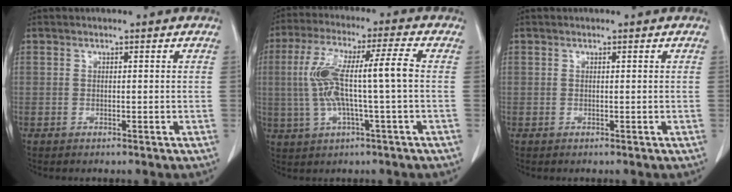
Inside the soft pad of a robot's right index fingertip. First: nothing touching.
{"total": 11.7, "force": [0.0, 0.7, 11.7], "torque": [-0.237, 0.026, -0.001]}
{"total": 0.0}